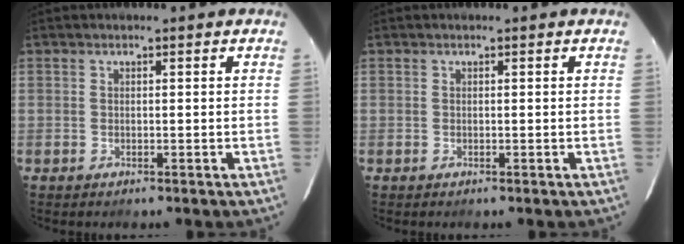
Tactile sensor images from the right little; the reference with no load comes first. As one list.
[{"total": 0.0}]